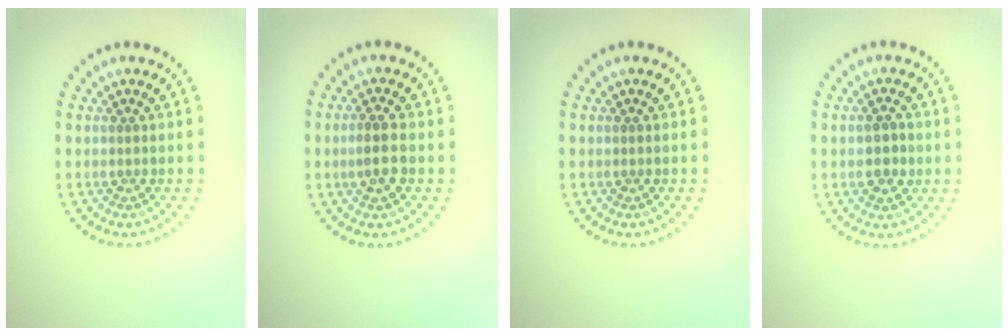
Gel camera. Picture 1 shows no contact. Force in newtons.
{"total": 2.4, "press": 2.3, "slide": 0.6}
{"total": 0.0}
{"total": 1.8, "press": 1.8, "slide": 0.1}